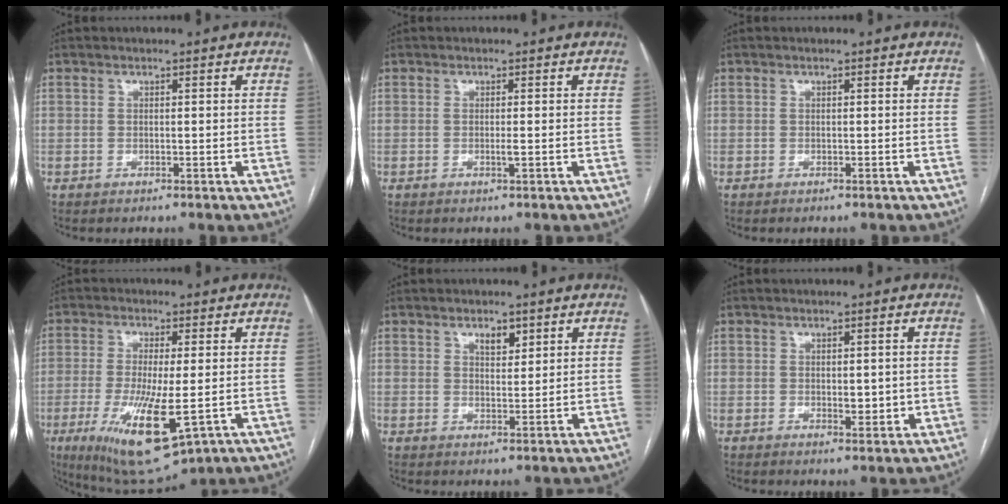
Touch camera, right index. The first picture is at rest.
{"total": 0.8, "force": [-0.2, -0.1, 0.7], "torque": [-0.018, -0.002, -0.004]}
{"total": 0.0}
{"total": 13.5, "force": [-4.0, 2.9, 12.6], "torque": [-0.237, -0.037, -0.053]}
{"total": 2.8, "force": [1.7, 1.3, 1.8], "torque": [-0.028, -0.003, 0.031]}
{"total": 2.5, "force": [-0.1, 1.2, 2.2], "torque": [-0.031, -0.004, 0.002]}